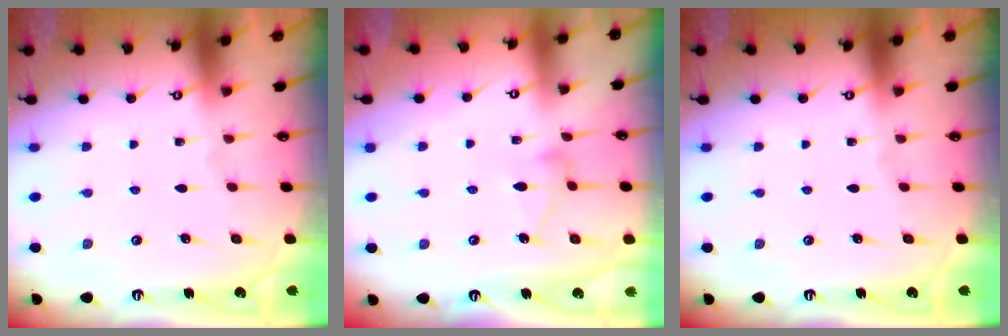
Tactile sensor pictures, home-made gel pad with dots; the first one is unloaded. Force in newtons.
{"total": 7.9, "press": 7.9, "slide": 0.2}
{"total": 0.0}